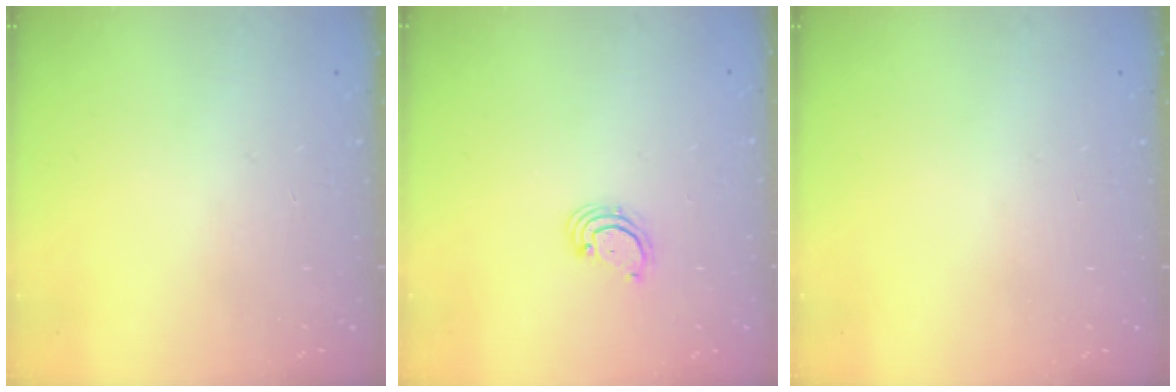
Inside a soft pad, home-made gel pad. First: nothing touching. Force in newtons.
{"total": 2.7, "press": 2.7, "slide": 0.3}
{"total": 0.0}